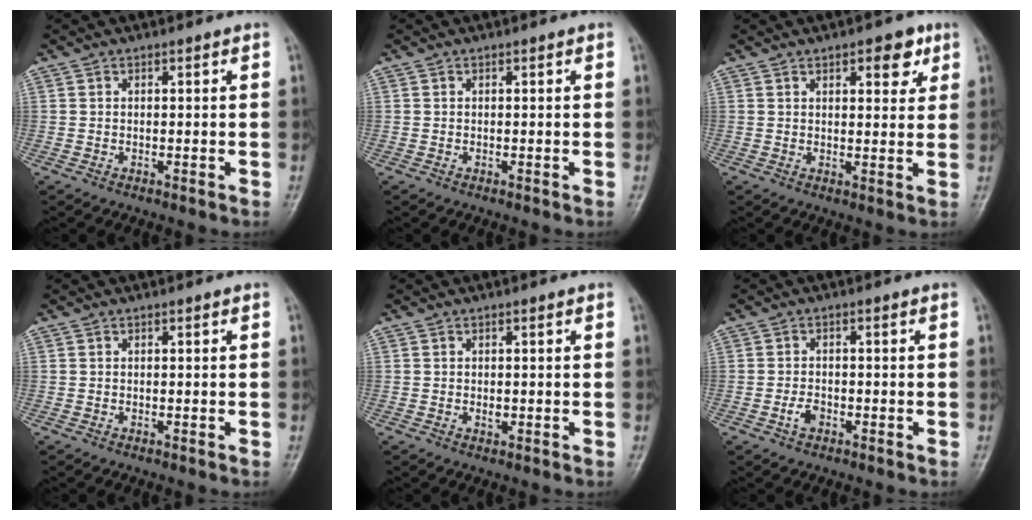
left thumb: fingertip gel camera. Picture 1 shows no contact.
{"total": 0.0}
{"total": 5.8, "force": [3.1, 2.6, 4.1], "torque": [-0.032, -0.012, 0.036]}
{"total": 0.0}
{"total": 1.1, "force": [0.0, 0.7, 0.8], "torque": [-0.010, -0.001, 0.001]}
{"total": 2.3, "force": [-1.1, 1.4, 1.5], "torque": [-0.026, 0.008, -0.021]}